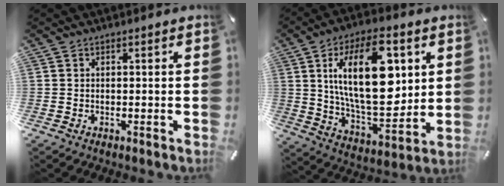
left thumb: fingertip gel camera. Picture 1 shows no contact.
{"total": 23.8, "force": [6.5, 11.6, 19.7], "torque": [-0.355, -0.021, 0.094]}